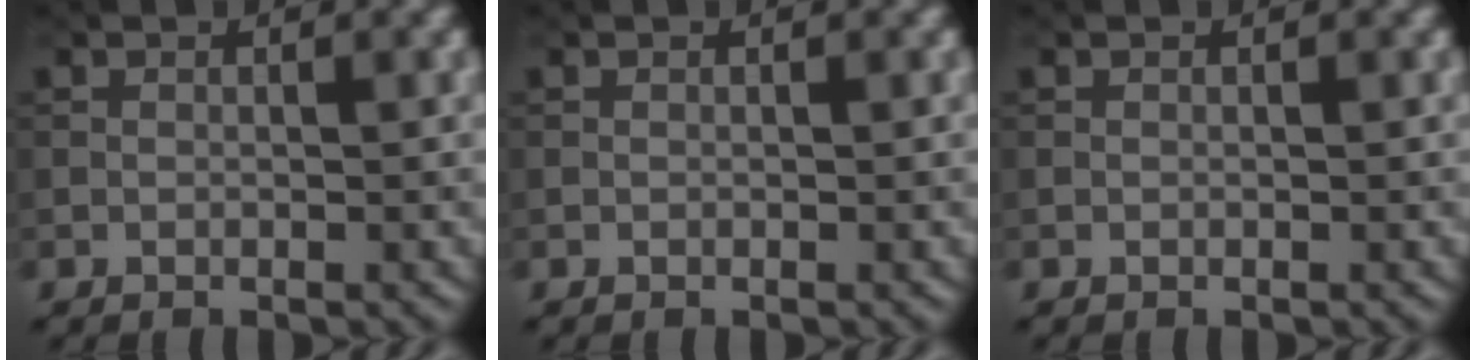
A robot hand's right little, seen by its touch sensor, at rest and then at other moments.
{"total": 0.0}
{"total": 0.0}